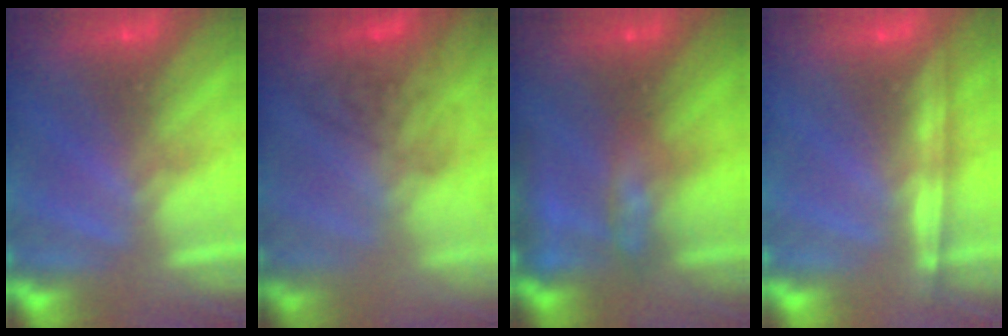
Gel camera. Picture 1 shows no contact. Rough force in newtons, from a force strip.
{"total": 3.6}
{"total": 6.4}
{"total": 1.2}